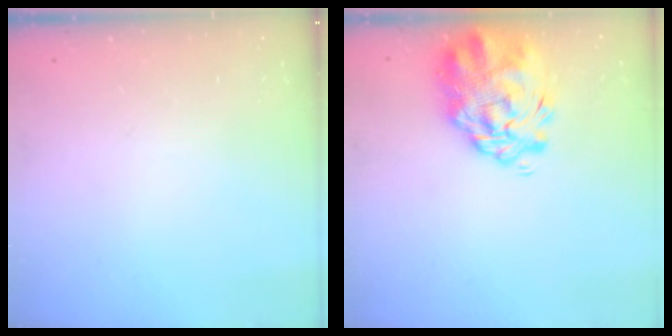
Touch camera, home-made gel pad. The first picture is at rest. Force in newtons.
{"total": 6.7, "press": 6.2, "slide": 2.8}